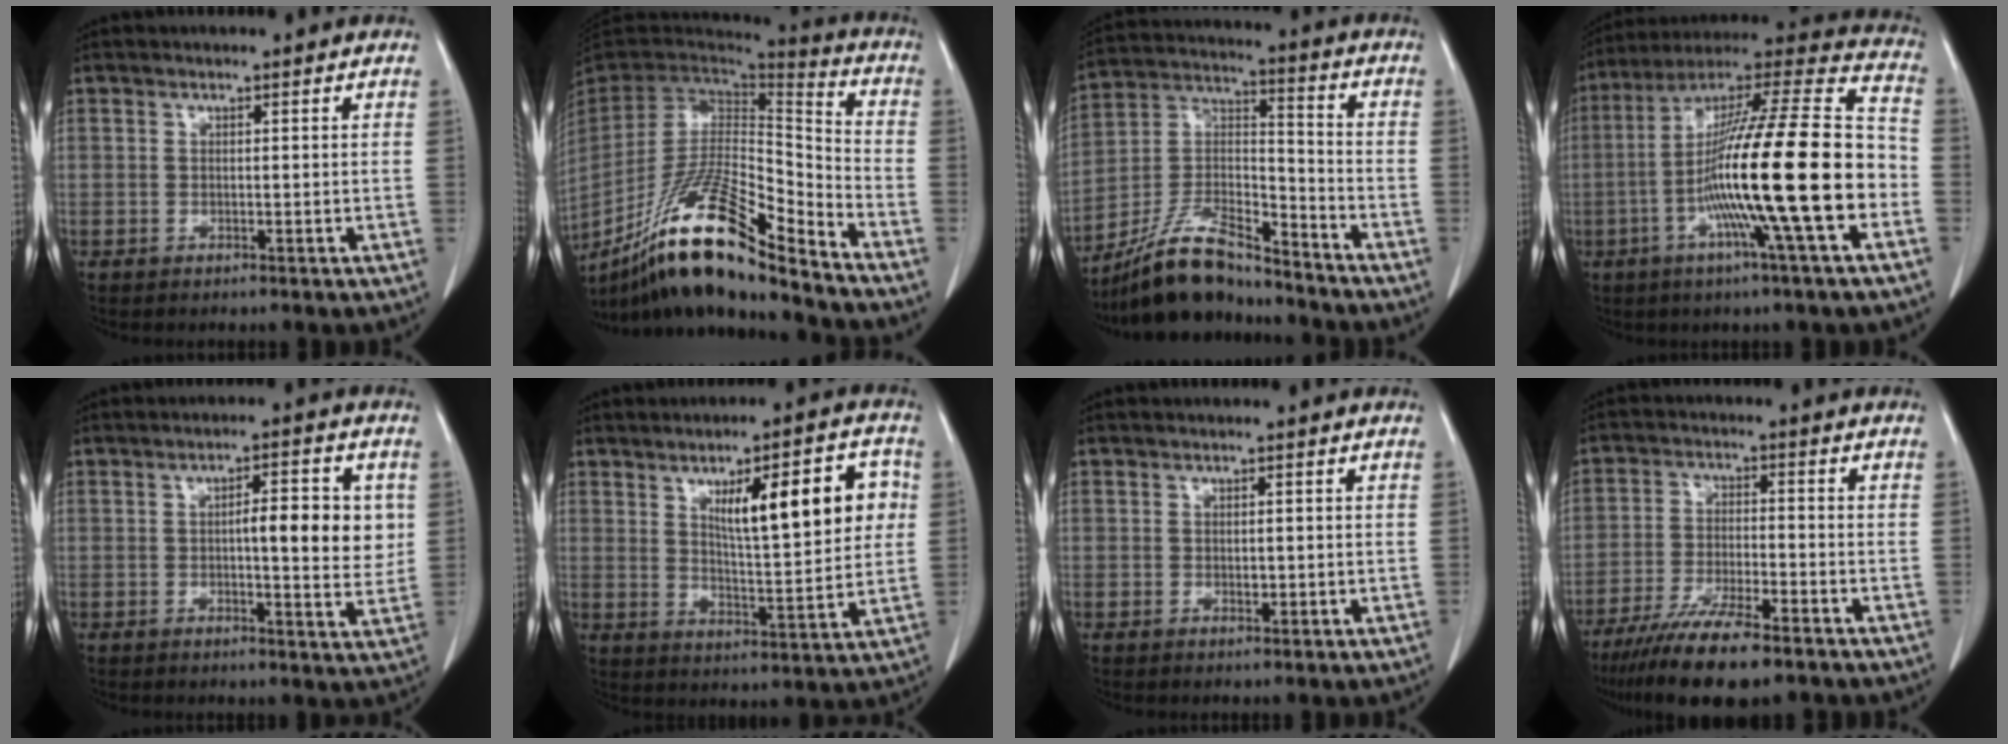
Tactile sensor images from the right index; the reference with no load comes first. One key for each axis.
{"total": 20.8, "fx": -14.8, "fy": 2.3, "fz": 14.4, "tx": -0.287, "ty": -0.019, "tz": -0.268}
{"total": 13.9, "fx": -12.3, "fy": 2.8, "fz": 5.8, "tx": -0.115, "ty": 0.012, "tz": -0.227}
{"total": 24.1, "fx": -6.2, "fy": 0.5, "fz": 23.2, "tx": -0.384, "ty": -0.011, "tz": -0.120}
{"total": 8.4, "fx": 1.1, "fy": 2.1, "fz": 8.1, "tx": -0.109, "ty": 0.006, "tz": 0.013}
{"total": 14.1, "fx": 4.0, "fy": 2.9, "fz": 13.2, "tx": -0.189, "ty": 0.015, "tz": 0.065}
{"total": 1.1, "fx": -0.1, "fy": 0.6, "fz": 0.9, "tx": -0.013, "ty": -0.001, "tz": 0.001}
{"total": 12.6, "fx": -9.3, "fy": 2.0, "fz": 8.1, "tx": -0.142, "ty": -0.029, "tz": -0.155}